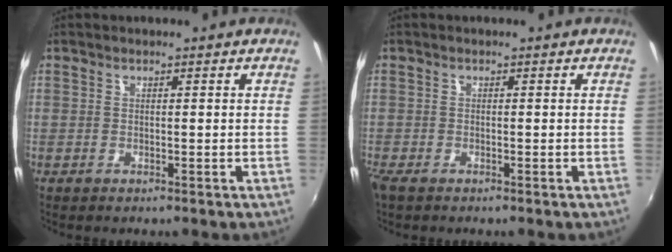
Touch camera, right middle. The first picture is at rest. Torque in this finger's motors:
{"motor_torque": [0.50, -0.52, 0.11, 0.04]}